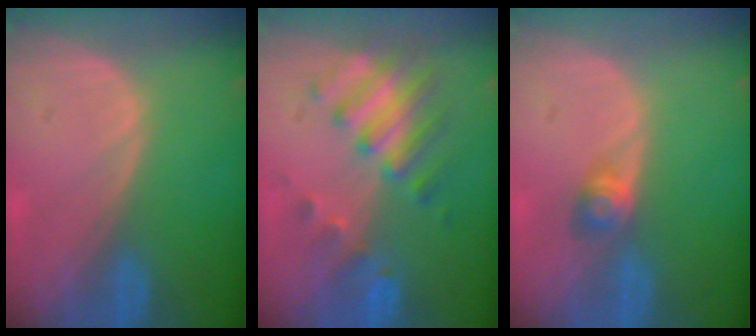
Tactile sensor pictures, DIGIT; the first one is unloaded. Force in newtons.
{"total": 8.1, "press": 7.2, "slide": 3.8}
{"total": 2.8, "press": 2.5, "slide": 1.2}